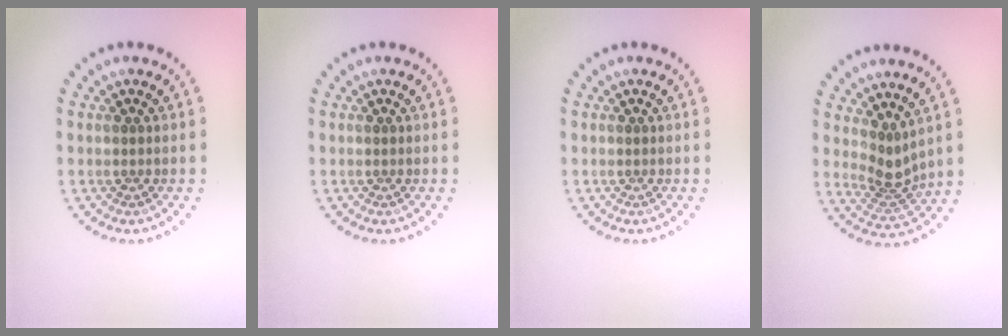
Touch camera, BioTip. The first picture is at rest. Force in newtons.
{"total": 0.0}
{"total": 0.0}
{"total": 2.7, "press": 1.9, "slide": 2.0}